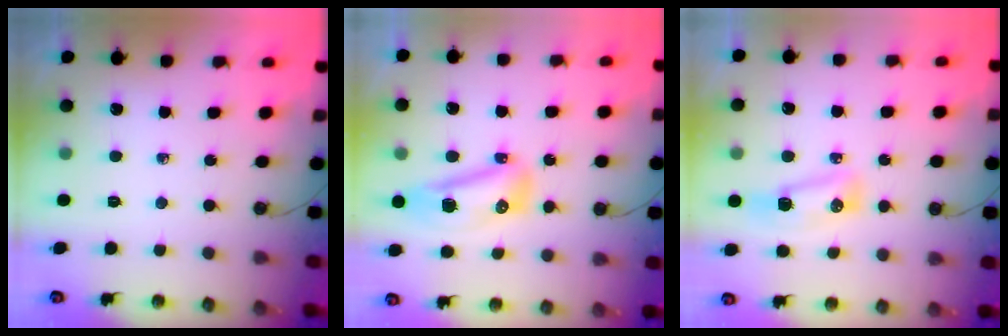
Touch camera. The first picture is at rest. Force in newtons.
{"total": 9.5, "press": 9.5, "slide": 0.7}
{"total": 7.4, "press": 7.3, "slide": 0.7}